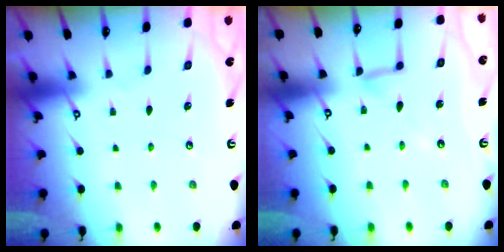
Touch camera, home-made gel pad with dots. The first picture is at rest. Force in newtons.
{"total": 7.0, "press": 7.0, "slide": 0.6}